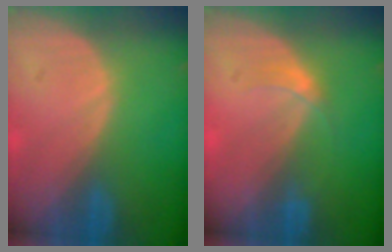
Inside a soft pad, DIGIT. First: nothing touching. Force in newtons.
{"total": 1.7, "press": 1.7, "slide": 0.2}